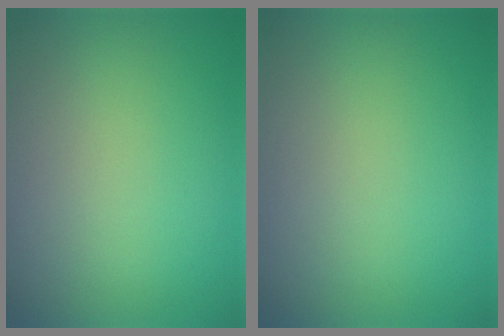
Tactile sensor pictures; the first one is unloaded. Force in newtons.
{"total": 0.0}